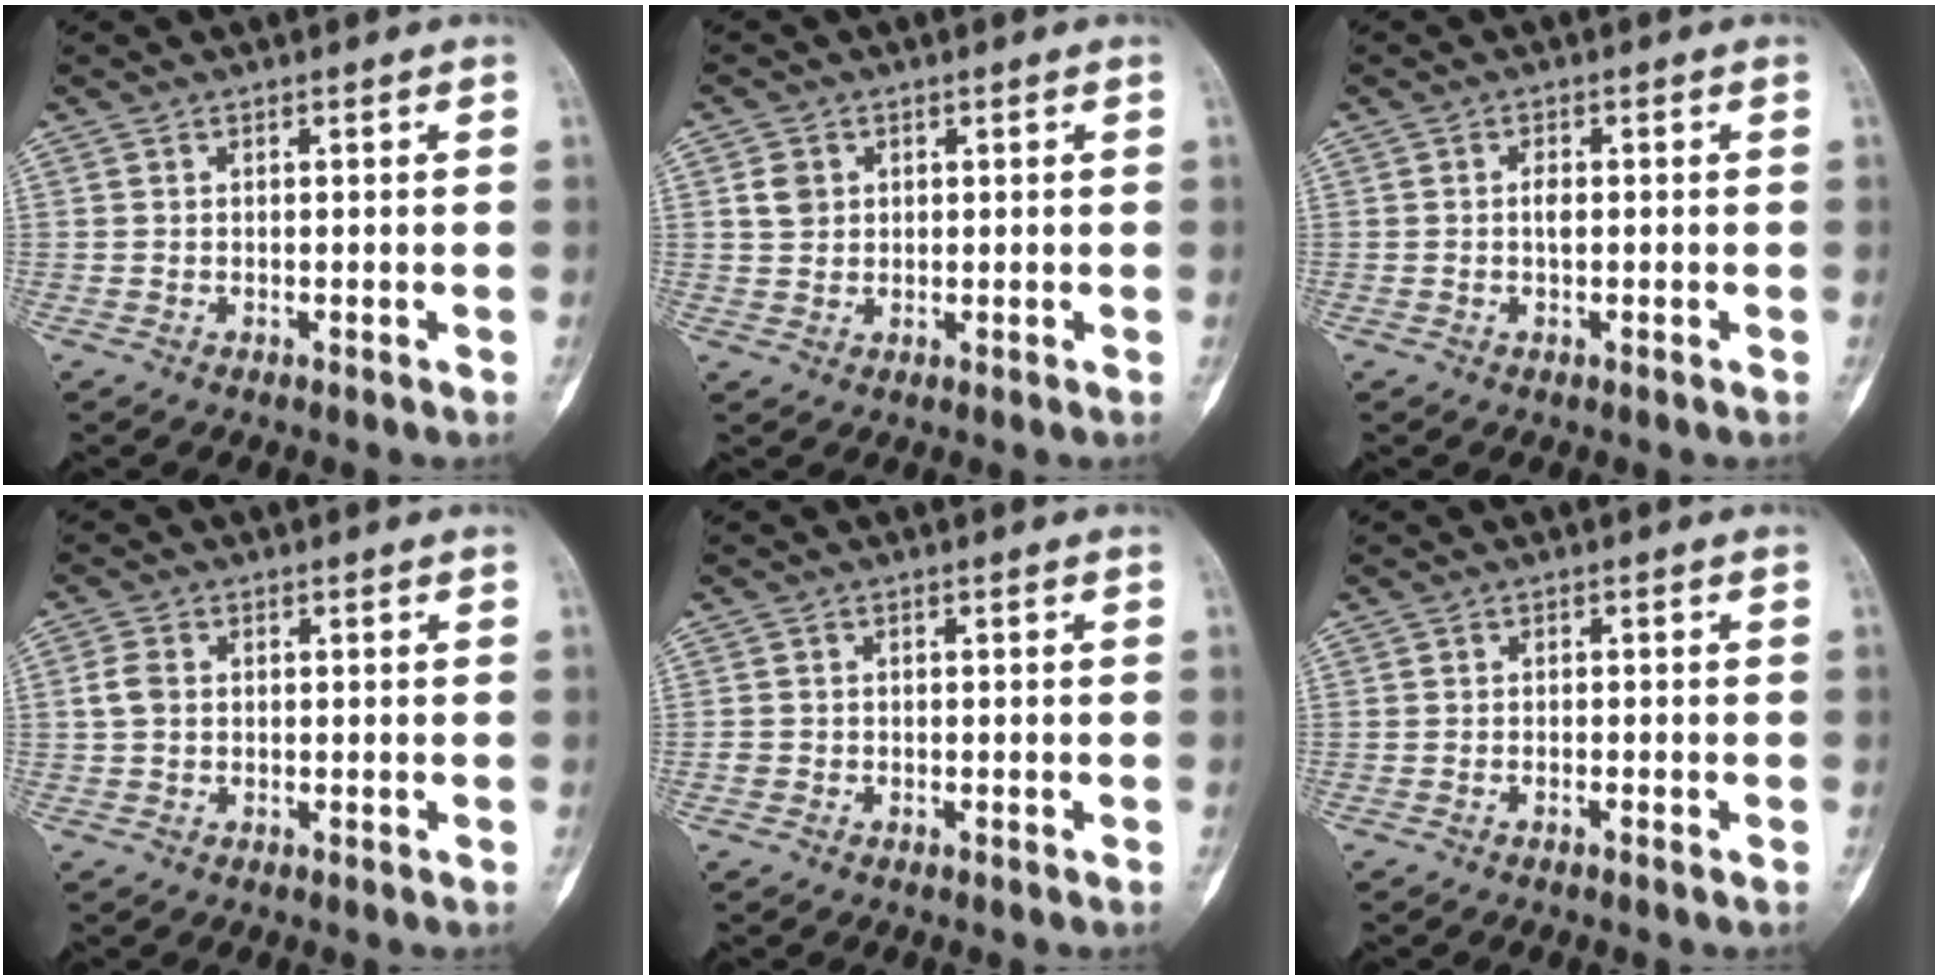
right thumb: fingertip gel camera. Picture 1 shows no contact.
{"total": 3.2, "force": [1.0, 2.7, 1.4], "torque": [-0.014, 0.000, 0.020]}
{"total": 1.7, "force": [-0.1, 0.8, 1.5], "torque": [-0.029, 0.001, -0.005]}
{"total": 2.8, "force": [0.2, 2.1, 1.8], "torque": [-0.041, 0.007, 0.000]}
{"total": 1.1, "force": [-0.5, 1.0, 0.3], "torque": [-0.002, 0.004, -0.013]}
{"total": 0.8, "force": [-0.5, 0.1, 0.6], "torque": [-0.016, 0.005, -0.010]}